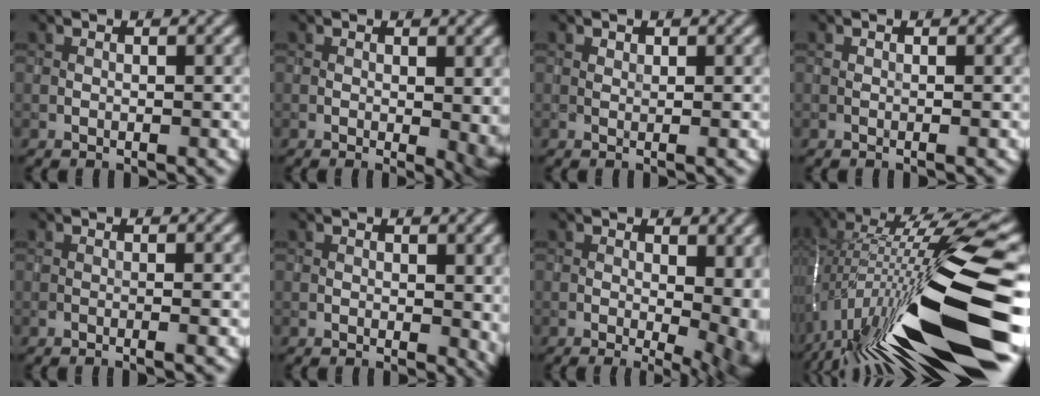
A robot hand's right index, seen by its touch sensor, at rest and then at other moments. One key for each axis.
{"total": 3.6, "fx": -0.2, "fy": 1.2, "fz": 3.4, "tx": -0.033, "ty": -0.007, "tz": -0.002}
{"total": 0.6, "fx": 0.4, "fy": 0.2, "fz": 0.4, "tx": -0.008, "ty": -0.001, "tz": 0.006}
{"total": 0.0}
{"total": 1.2, "fx": -0.3, "fy": 0.3, "fz": 1.1, "tx": -0.013, "ty": -0.005, "tz": -0.014}
{"total": 1.7, "fx": 0.3, "fy": 1.0, "fz": 1.3, "tx": -0.011, "ty": -0.005, "tz": 0.006}
{"total": 9.5, "fx": -0.5, "fy": 4.3, "fz": 8.4, "tx": -0.076, "ty": -0.002, "tz": 0.007}
{"total": 17.5, "fx": -5.3, "fy": 3.7, "fz": 16.3, "tx": -0.285, "ty": 0.027, "tz": -0.099}